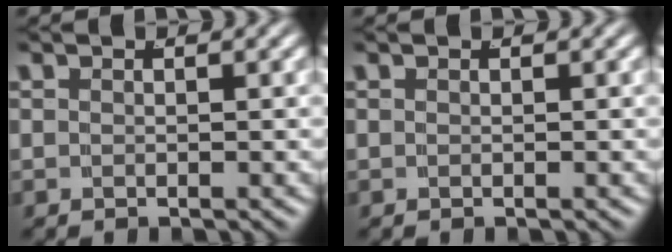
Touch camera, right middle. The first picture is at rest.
{"total": 0.0}